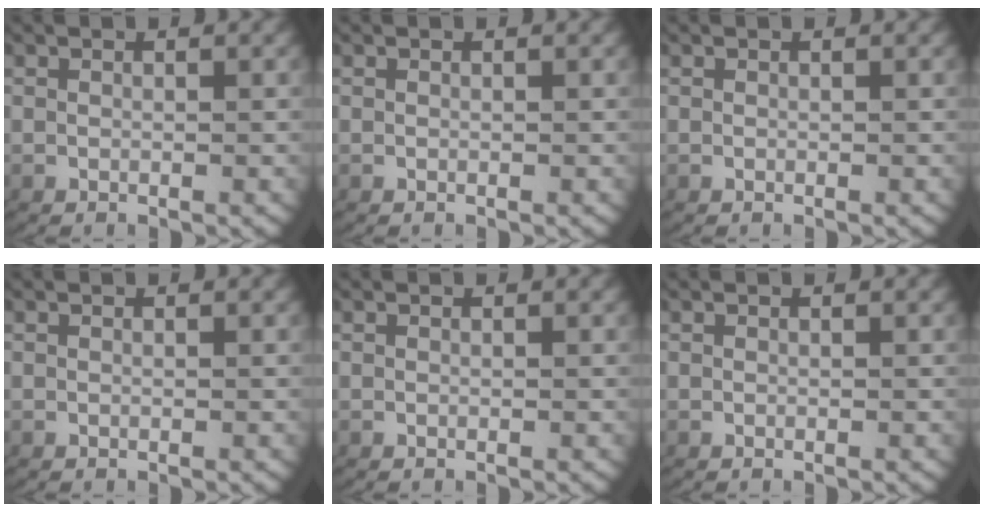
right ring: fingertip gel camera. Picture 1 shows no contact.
{"total": 0.0}
{"total": 0.0}
{"total": 0.0}
{"total": 0.0}
{"total": 0.0}